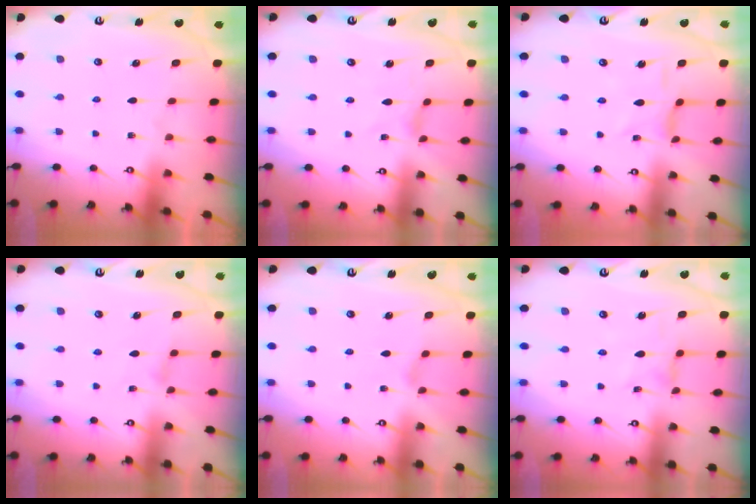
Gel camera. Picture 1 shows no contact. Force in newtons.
{"total": 0.0}
{"total": 2.5, "press": 2.5, "slide": 0.4}
{"total": 1.1, "press": 1.1, "slide": 0.4}
{"total": 0.6, "press": 0.5, "slide": 0.2}
{"total": 0.7, "press": 0.7, "slide": 0.3}